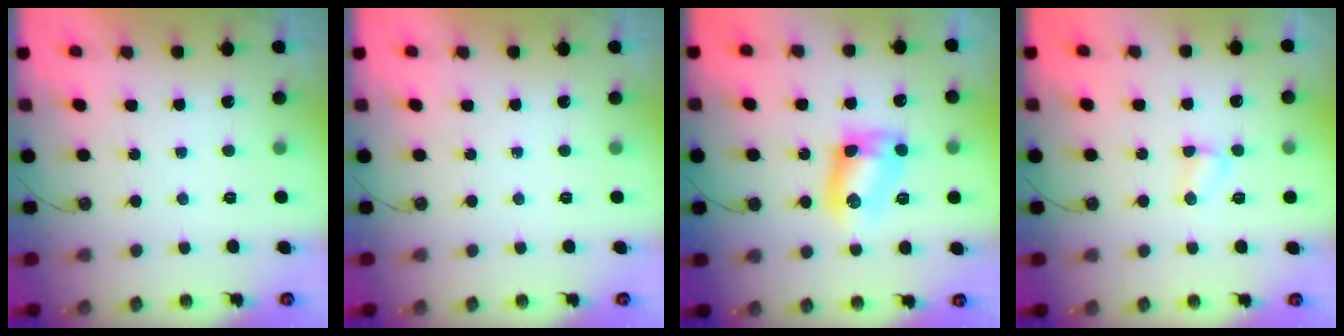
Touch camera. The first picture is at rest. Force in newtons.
{"total": 0.0}
{"total": 10.3, "press": 9.6, "slide": 3.6}
{"total": 2.9, "press": 2.9, "slide": 0.3}